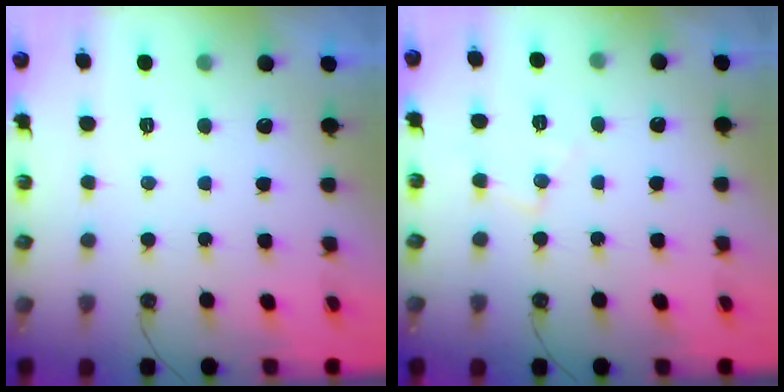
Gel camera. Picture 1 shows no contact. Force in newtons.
{"total": 6.8, "press": 6.8, "slide": 0.4}